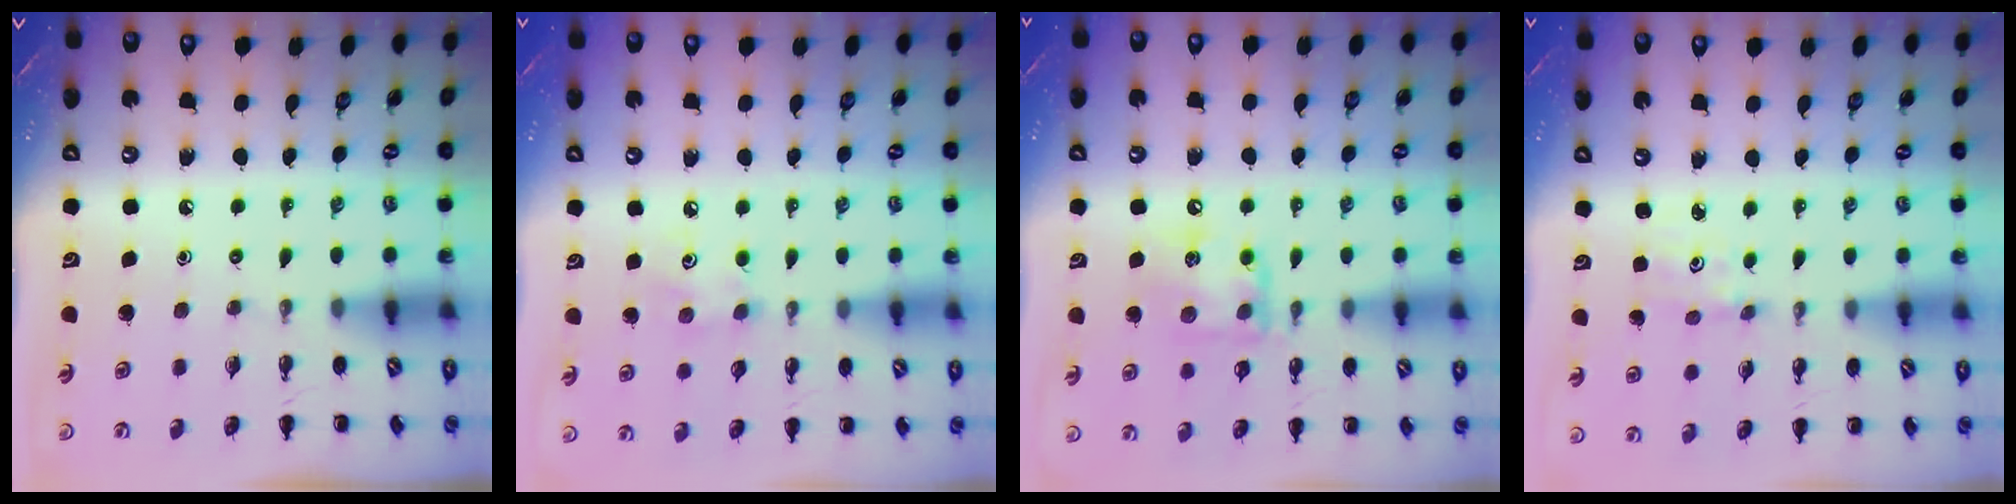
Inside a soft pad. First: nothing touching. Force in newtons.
{"total": 4.3, "press": 4.2, "slide": 0.9}
{"total": 12.1, "press": 12.0, "slide": 1.3}
{"total": 1.5, "press": 1.4, "slide": 0.5}